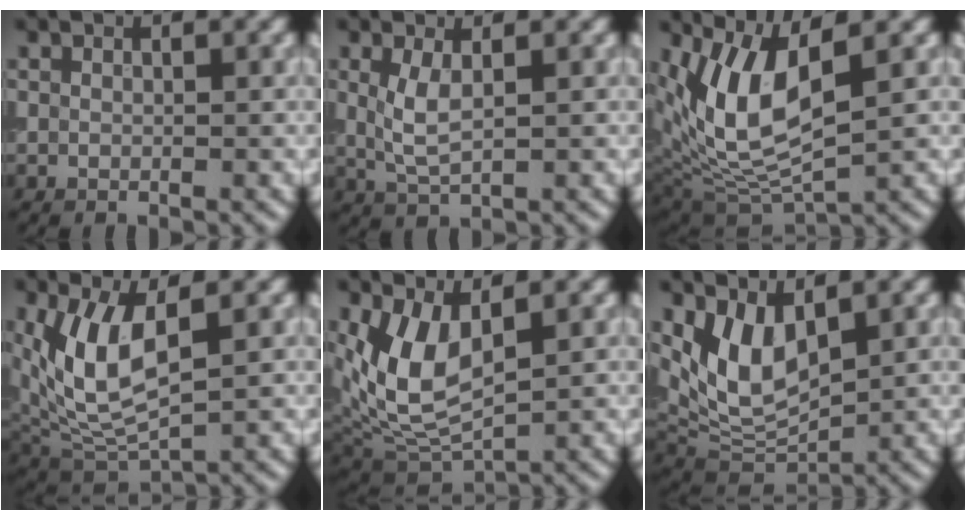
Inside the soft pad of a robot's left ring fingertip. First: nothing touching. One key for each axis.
{"total": 2.6, "fx": 0.5, "fy": 1.0, "fz": 2.3, "tx": -0.057, "ty": -0.001, "tz": 0.012}
{"total": 8.3, "fx": 2.6, "fy": 3.3, "fz": 7.2, "tx": -0.148, "ty": -0.013, "tz": 0.051}
{"total": 7.2, "fx": 1.5, "fy": 3.4, "fz": 6.1, "tx": -0.142, "ty": -0.008, "tz": 0.033}
{"total": 6.5, "fx": 1.4, "fy": 3.5, "fz": 5.4, "tx": -0.128, "ty": -0.014, "tz": 0.032}
{"total": 5.9, "fx": 2.1, "fy": 3.2, "fz": 4.5, "tx": -0.094, "ty": -0.016, "tz": 0.046}